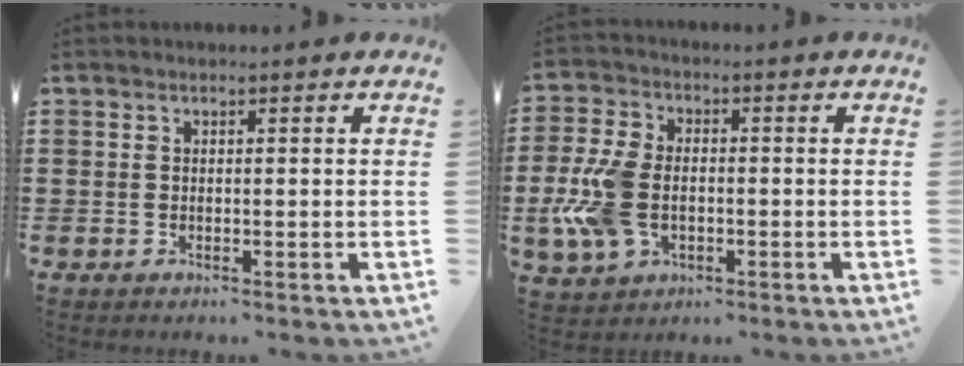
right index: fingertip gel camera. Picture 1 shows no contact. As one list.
[{"total": 9.1, "force": [-1.9, 5.8, 6.7], "torque": [-0.171, -0.001, -0.038]}]